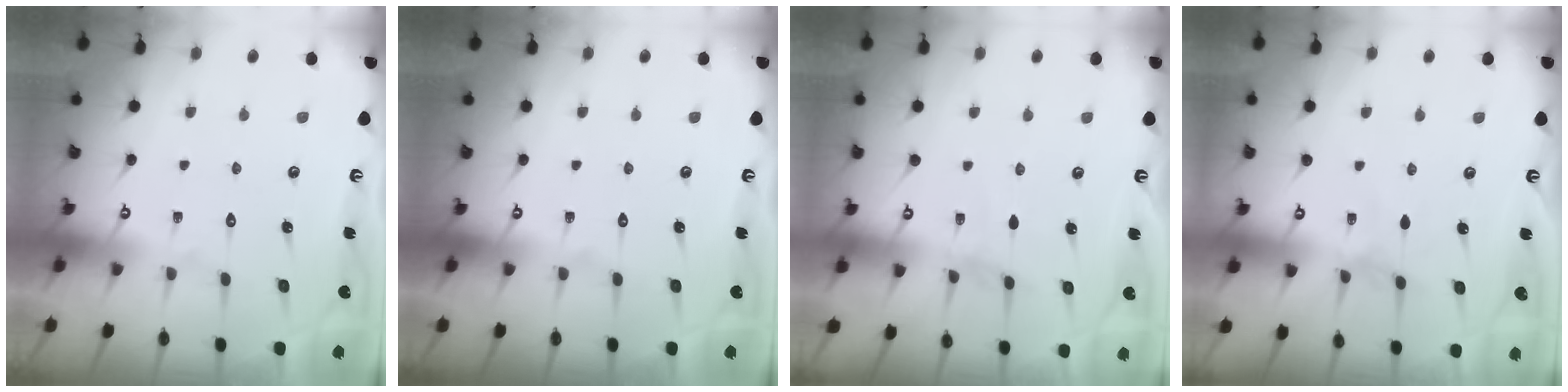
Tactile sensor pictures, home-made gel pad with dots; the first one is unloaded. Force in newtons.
{"total": 0.0}
{"total": 3.4, "press": 3.4, "slide": 0.4}
{"total": 2.1, "press": 2.1, "slide": 0.3}